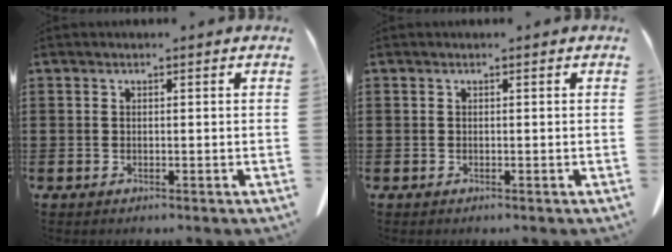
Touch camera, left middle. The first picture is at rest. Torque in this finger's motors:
{"motor_torque": [0.40, -0.64, 0.00, 0.02]}